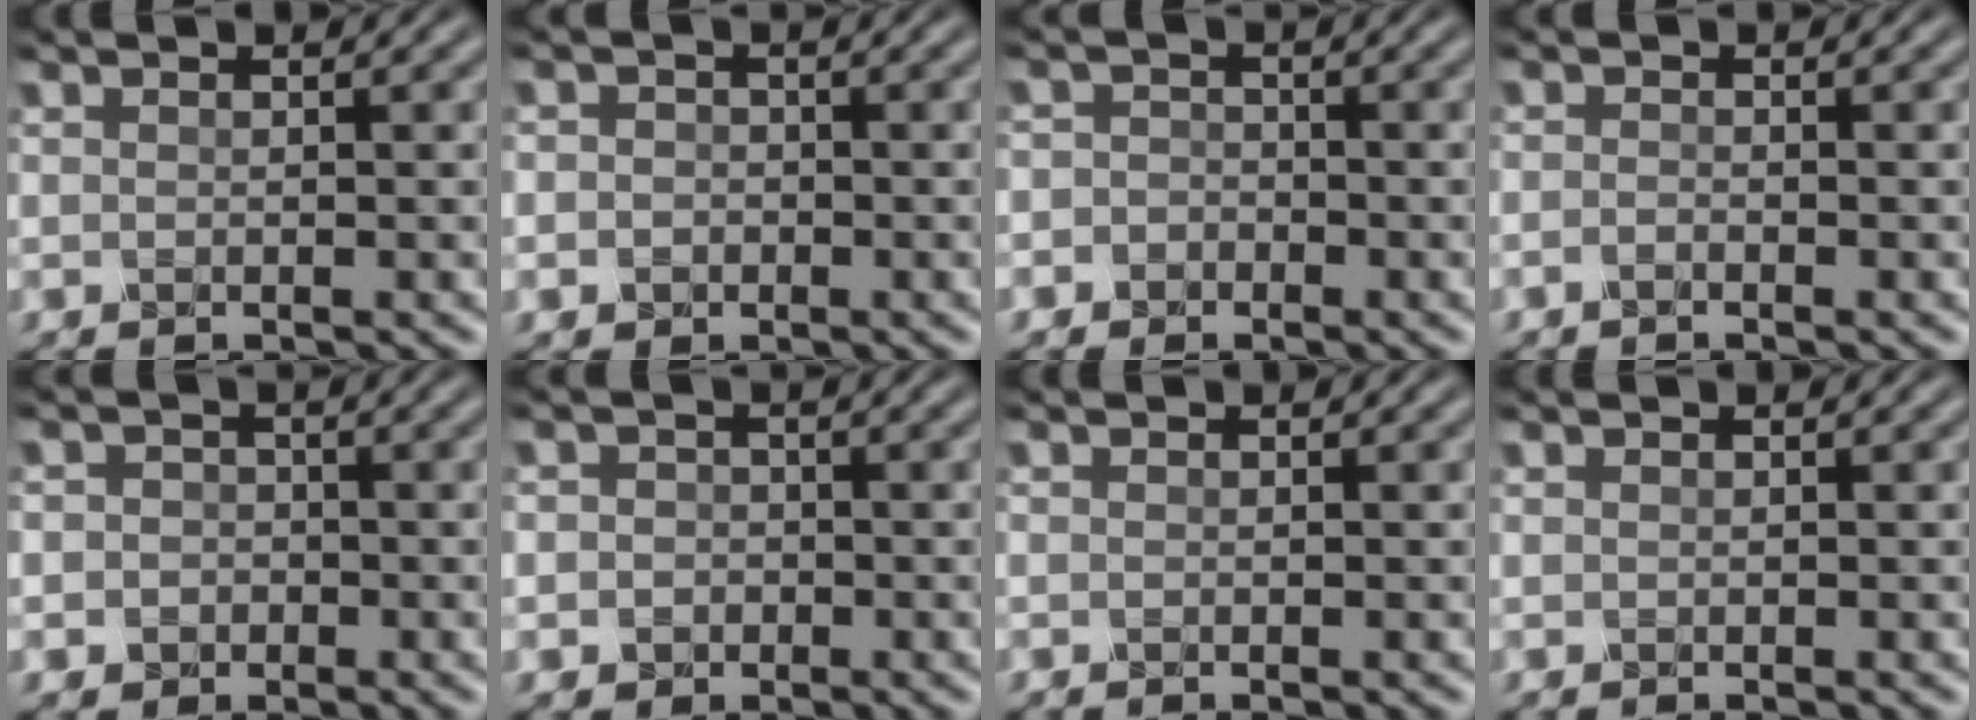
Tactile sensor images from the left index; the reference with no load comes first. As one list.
[{"total": 2.1, "force": [-0.1, 2.0, 0.7], "torque": [0.007, 0.003, -0.020]}, {"total": 2.1, "force": [-0.7, 1.9, 0.4], "torque": [0.017, 0.010, -0.030]}, {"total": 0.7, "force": [-0.5, 0.2, 0.5], "torque": [-0.010, -0.001, -0.012]}, {"total": 2.9, "force": [-0.3, 2.7, 0.8], "torque": [0.010, 0.009, -0.030]}, {"total": 2.6, "force": [-0.2, 2.5, 0.8], "torque": [0.009, 0.007, -0.026]}, {"total": 0.0}, {"total": 0.0}]